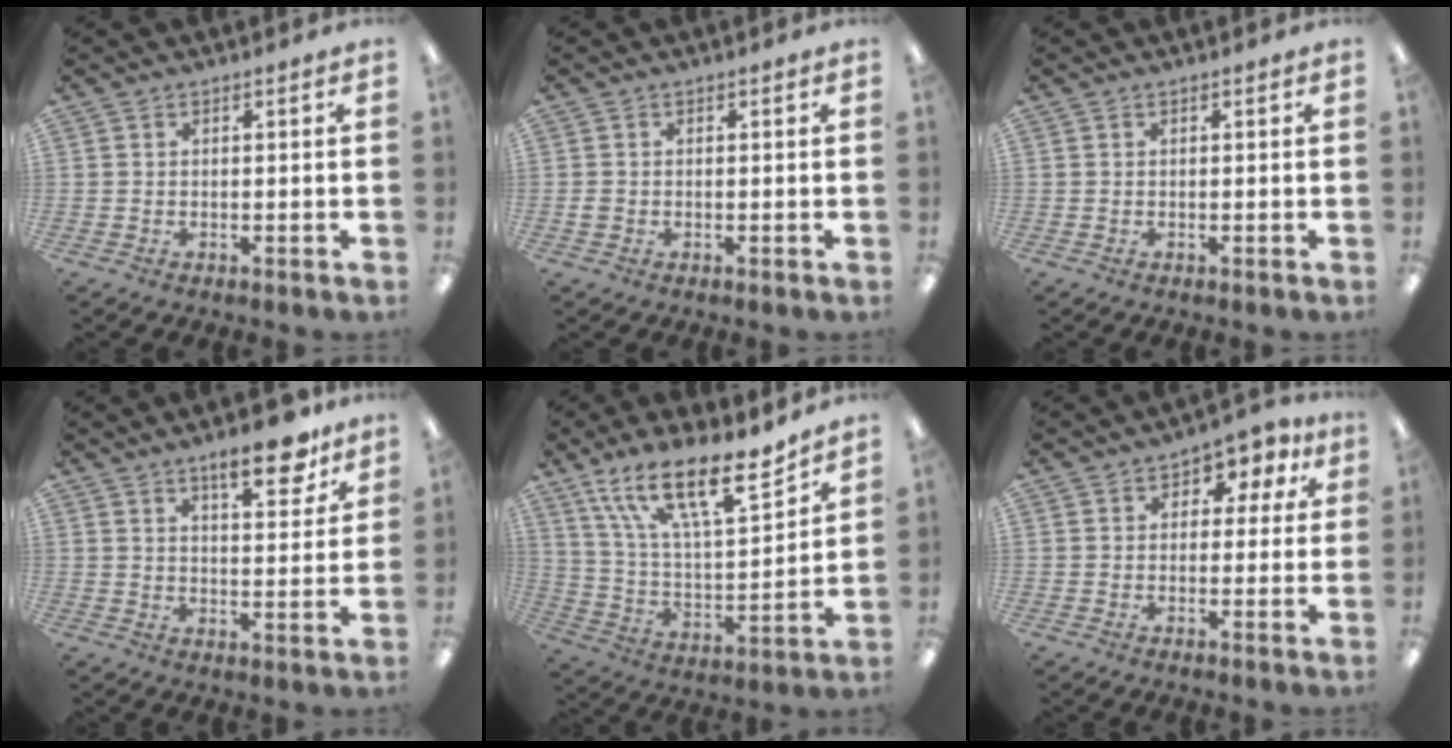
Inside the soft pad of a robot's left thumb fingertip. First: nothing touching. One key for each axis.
{"total": 1.0, "fx": -0.2, "fy": 0.9, "fz": 0.4, "tx": -0.006, "ty": 0.004, "tz": -0.005}
{"total": 0.0}
{"total": 11.1, "fx": 7.5, "fy": 3.7, "fz": 7.3, "tx": -0.087, "ty": -0.041, "tz": 0.121}
{"total": 19.6, "fx": 14.0, "fy": 6.1, "fz": 12.3, "tx": -0.215, "ty": -0.082, "tz": 0.241}
{"total": 5.2, "fx": 2.1, "fy": 3.8, "fz": 2.8, "tx": -0.034, "ty": 0.000, "tz": 0.032}